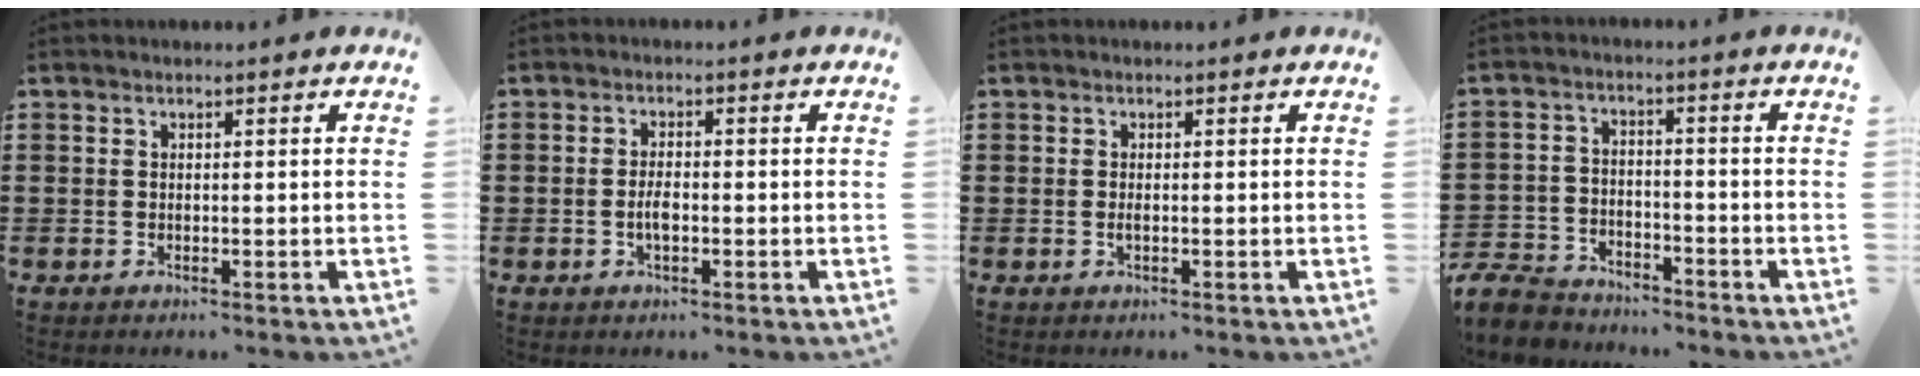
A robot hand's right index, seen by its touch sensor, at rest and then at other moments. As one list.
[{"total": 2.4, "force": [-0.6, 1.0, 2.1], "torque": [-0.048, -0.004, -0.012]}, {"total": 0.7, "force": [-0.1, 0.0, 0.7], "torque": [-0.016, -0.008, 0.000]}, {"total": 5.9, "force": [-5.6, 1.5, 0.8], "torque": [-0.038, 0.004, -0.118]}]